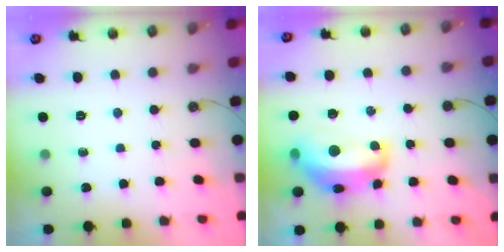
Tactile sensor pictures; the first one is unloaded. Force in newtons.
{"total": 7.6, "press": 7.6, "slide": 0.8}